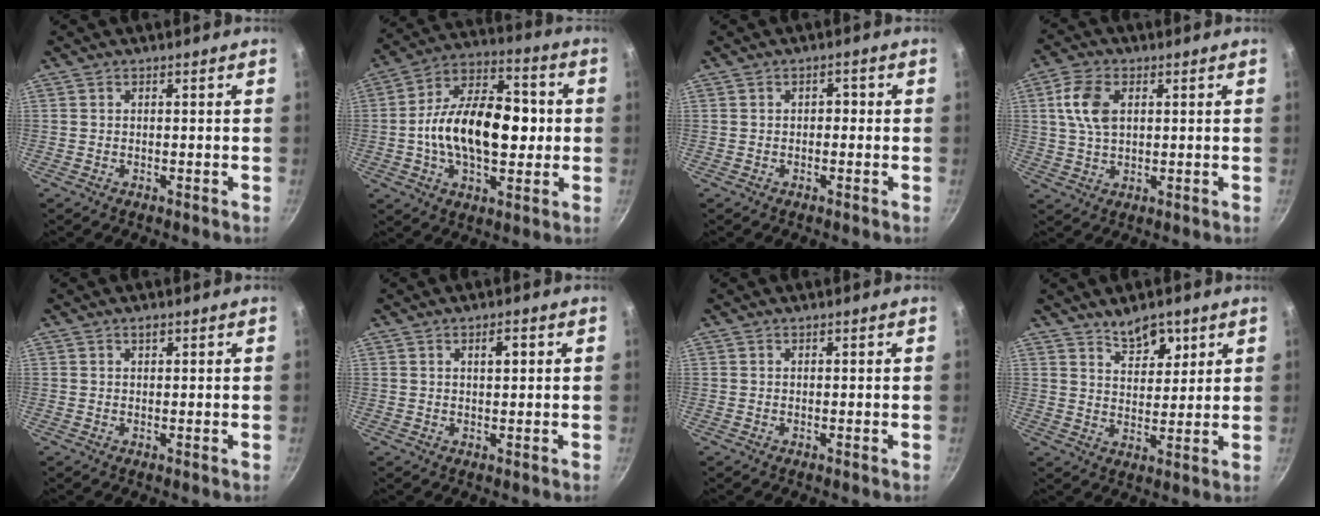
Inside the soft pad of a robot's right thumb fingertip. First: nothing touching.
{"total": 20.3, "force": [-0.5, 12.0, 16.4], "torque": [-0.235, 0.033, -0.022]}
{"total": 1.7, "force": [-0.1, 1.2, 1.2], "torque": [-0.007, 0.008, -0.003]}
{"total": 7.8, "force": [2.0, 4.8, 5.8], "torque": [-0.108, 0.005, 0.037]}
{"total": 1.1, "force": [0.6, 0.5, 0.7], "torque": [-0.008, -0.003, 0.008]}
{"total": 2.7, "force": [1.0, 1.1, 2.3], "torque": [-0.025, 0.004, 0.017]}
{"total": 0.0}
{"total": 7.0, "force": [4.6, 3.6, 3.8], "torque": [-0.035, -0.036, 0.074]}